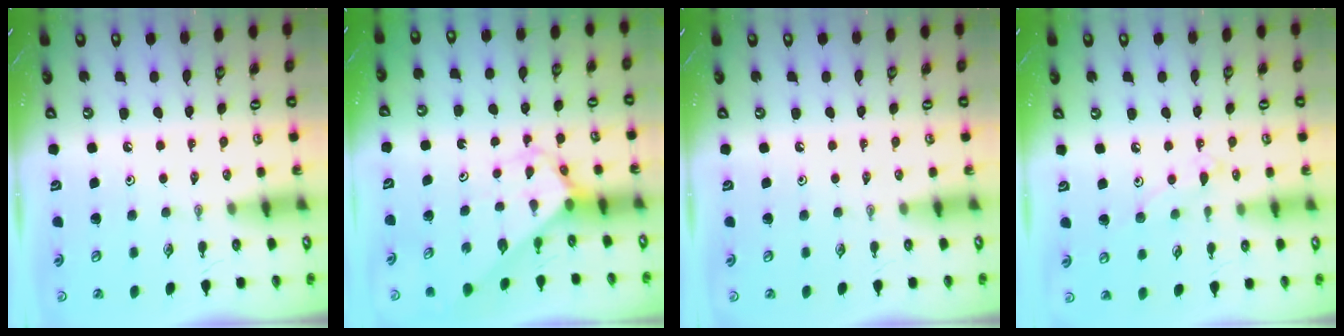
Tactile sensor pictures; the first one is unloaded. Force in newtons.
{"total": 3.1, "press": 3.1, "slide": 0.1}
{"total": 0.0}
{"total": 7.2, "press": 7.2, "slide": 0.5}